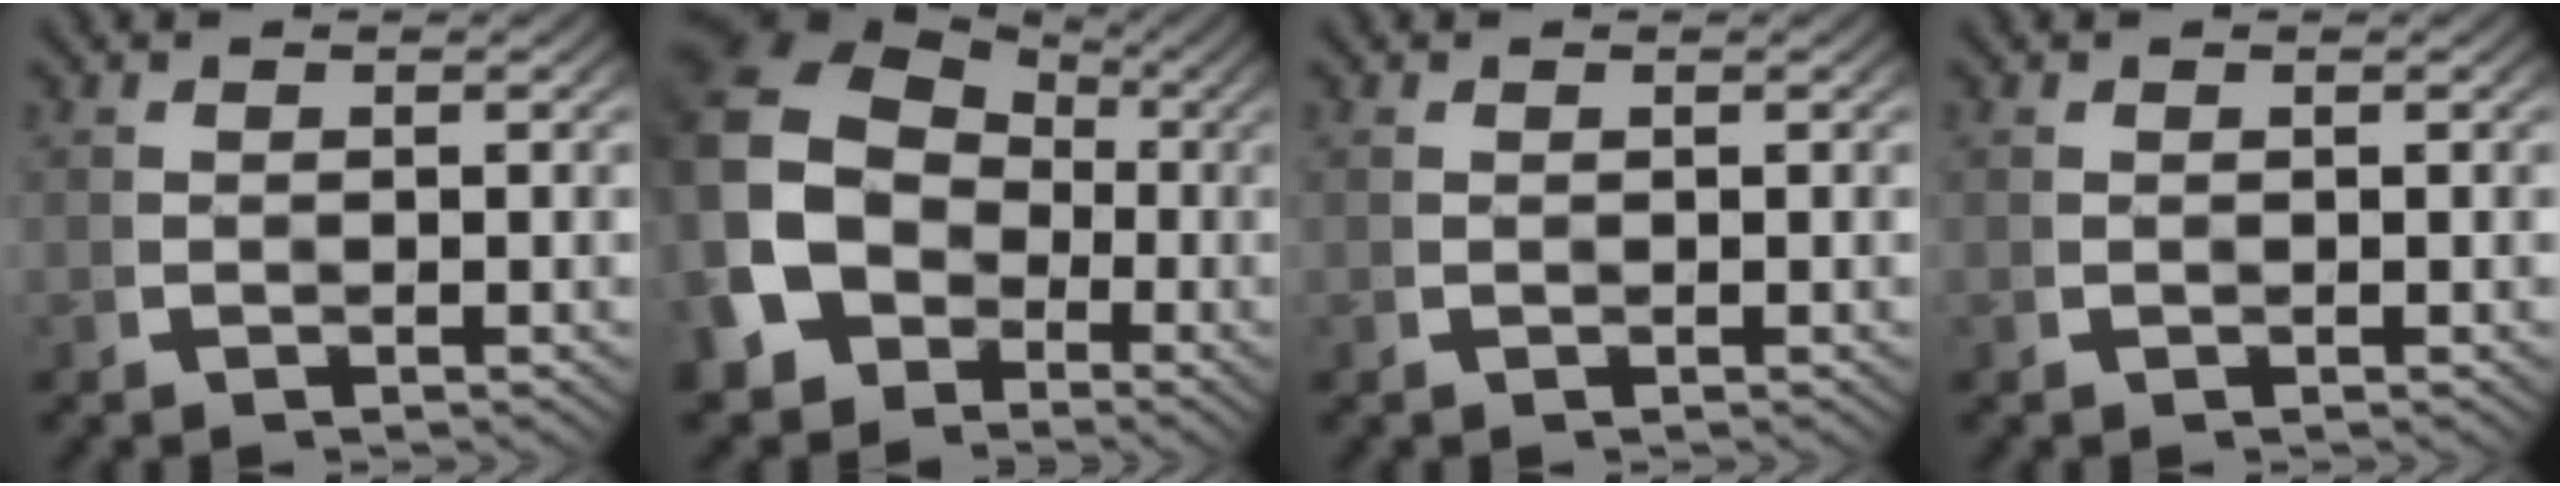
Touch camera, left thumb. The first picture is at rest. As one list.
[{"total": 11.8, "force": [0.7, 9.5, 7.0], "torque": [-0.174, -0.039, 0.022]}, {"total": 0.0}, {"total": 0.0}]